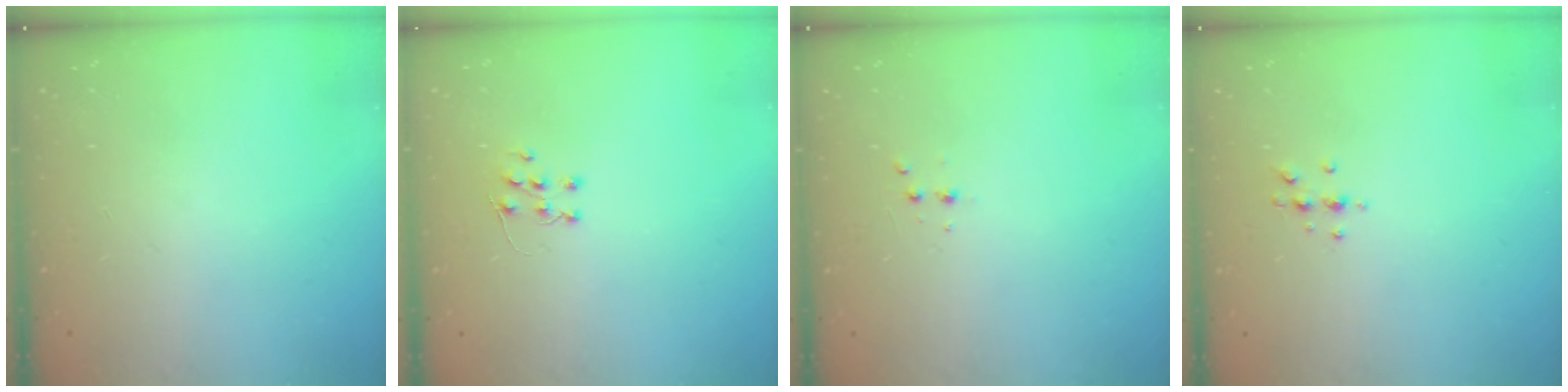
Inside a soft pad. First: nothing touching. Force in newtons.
{"total": 5.7, "press": 5.6, "slide": 0.4}
{"total": 2.9, "press": 2.7, "slide": 1.0}
{"total": 4.9, "press": 4.9, "slide": 0.7}